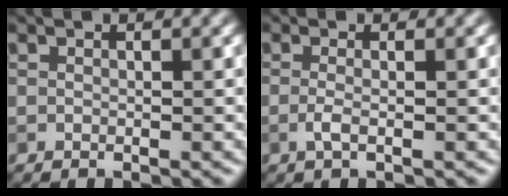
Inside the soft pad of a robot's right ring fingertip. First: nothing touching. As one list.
[{"total": 1.4, "force": [-0.4, 0.4, 1.3], "torque": [-0.026, -0.001, -0.012]}]